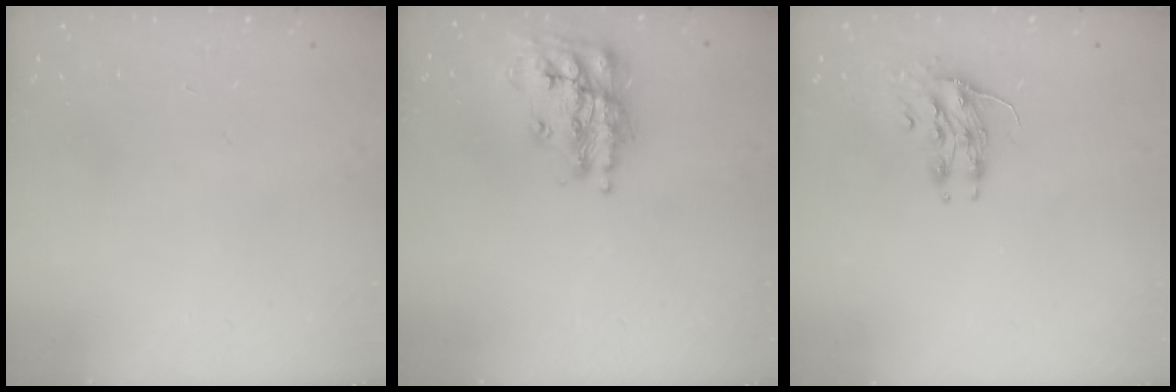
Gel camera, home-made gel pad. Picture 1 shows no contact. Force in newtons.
{"total": 16.5, "press": 16.5, "slide": 1.1}
{"total": 8.4, "press": 8.3, "slide": 1.0}